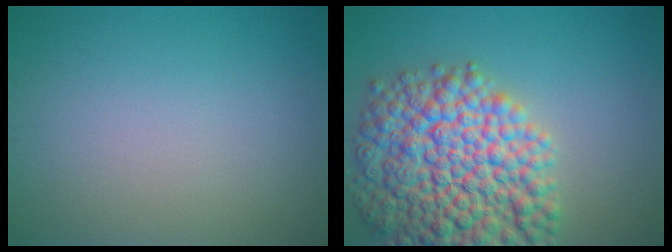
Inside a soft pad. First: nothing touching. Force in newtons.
{"total": 12.4, "press": 12.3, "slide": 0.4}